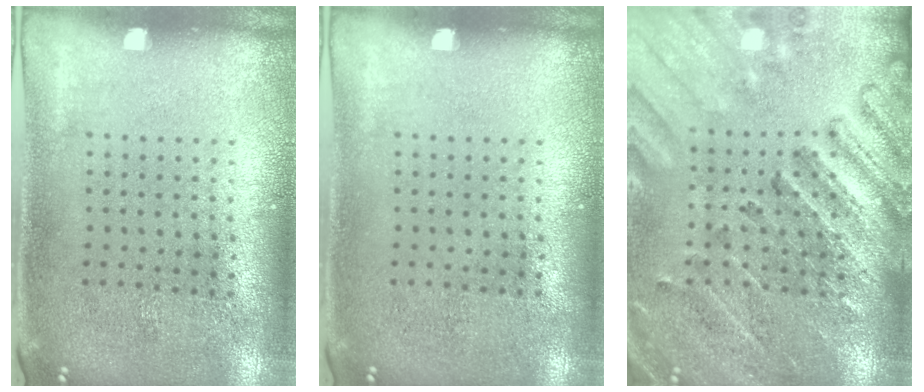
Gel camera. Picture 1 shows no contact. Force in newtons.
{"total": 0.0}
{"total": 2.7, "press": 2.6, "slide": 0.2}